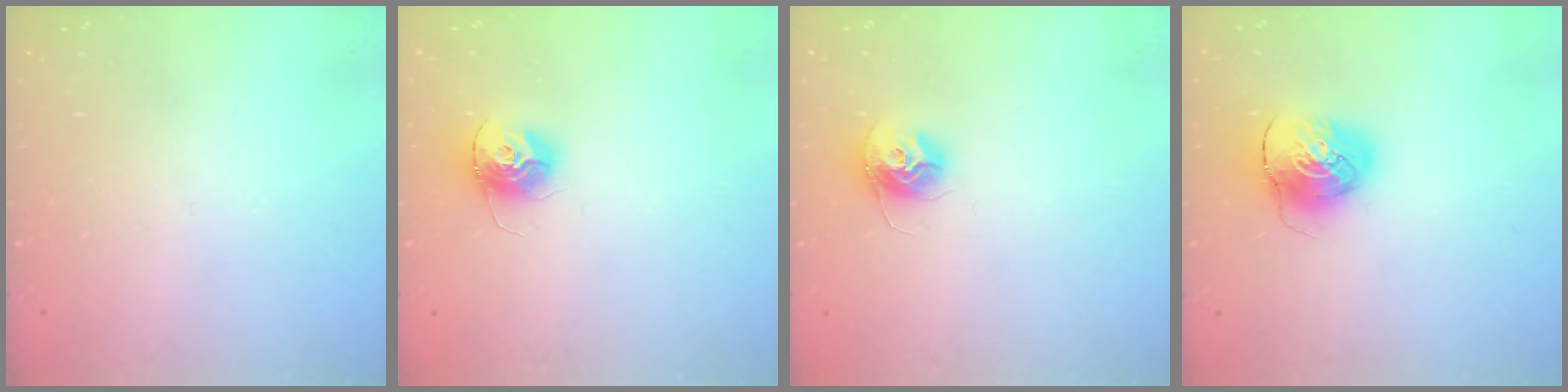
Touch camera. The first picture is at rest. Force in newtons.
{"total": 12.3, "press": 12.2, "slide": 0.9}
{"total": 10.6, "press": 10.5, "slide": 0.7}
{"total": 10.3, "press": 10.3, "slide": 0.5}